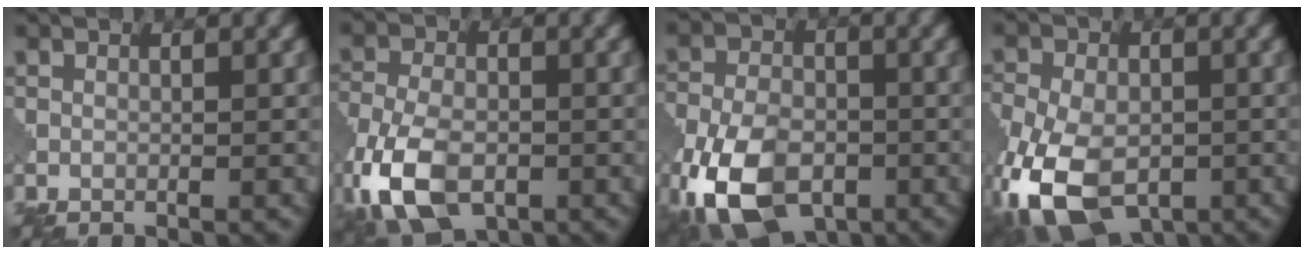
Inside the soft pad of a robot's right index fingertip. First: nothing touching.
{"total": 9.6, "force": [-4.3, 5.3, 6.7], "torque": [-0.160, -0.021, -0.086]}
{"total": 12.3, "force": [-5.9, 7.0, 8.3], "torque": [-0.184, -0.026, -0.114]}
{"total": 13.6, "force": [-6.0, 8.2, 9.1], "torque": [-0.185, -0.033, -0.108]}